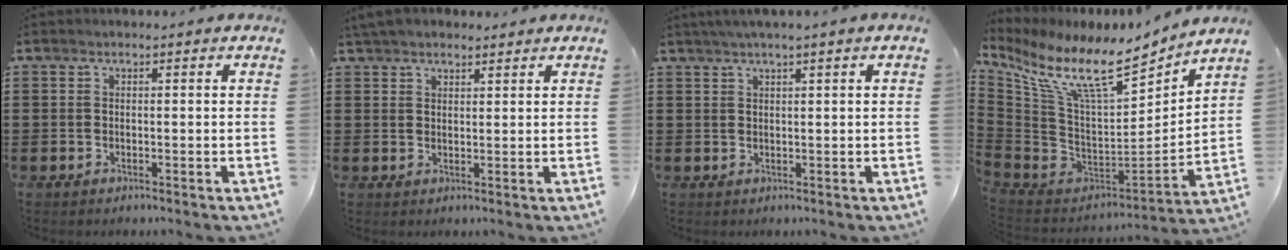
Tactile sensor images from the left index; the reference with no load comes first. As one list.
[{"total": 2.9, "force": [2.7, 0.8, 0.8], "torque": [-0.024, 0.001, 0.053]}, {"total": 1.7, "force": [1.1, -0.3, 1.2], "torque": [-0.023, -0.002, 0.021]}, {"total": 12.8, "force": [9.1, 2.5, 8.7], "torque": [-0.211, -0.074, 0.151]}]